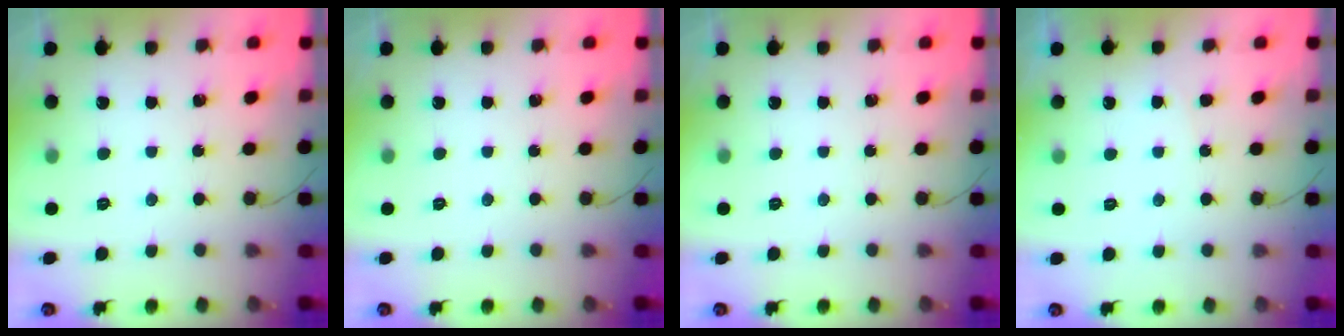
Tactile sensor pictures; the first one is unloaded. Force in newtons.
{"total": 0.0}
{"total": 0.0}
{"total": 4.2, "press": 4.2, "slide": 0.3}